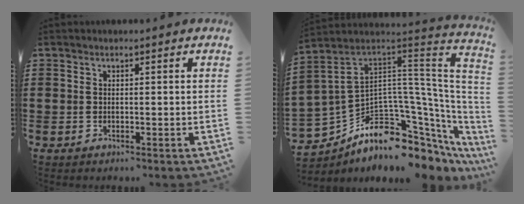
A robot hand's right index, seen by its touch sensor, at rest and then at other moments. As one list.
[{"total": 10.4, "force": [-7.4, 4.5, 5.8], "torque": [-0.138, -0.024, -0.144]}]